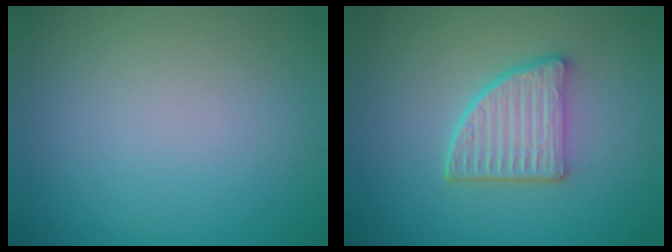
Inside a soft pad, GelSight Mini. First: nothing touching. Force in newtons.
{"total": 4.4, "press": 3.7, "slide": 2.4}